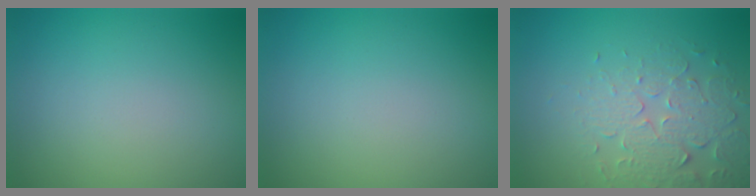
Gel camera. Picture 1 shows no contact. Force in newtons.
{"total": 0.0}
{"total": 3.8, "press": 3.5, "slide": 1.5}